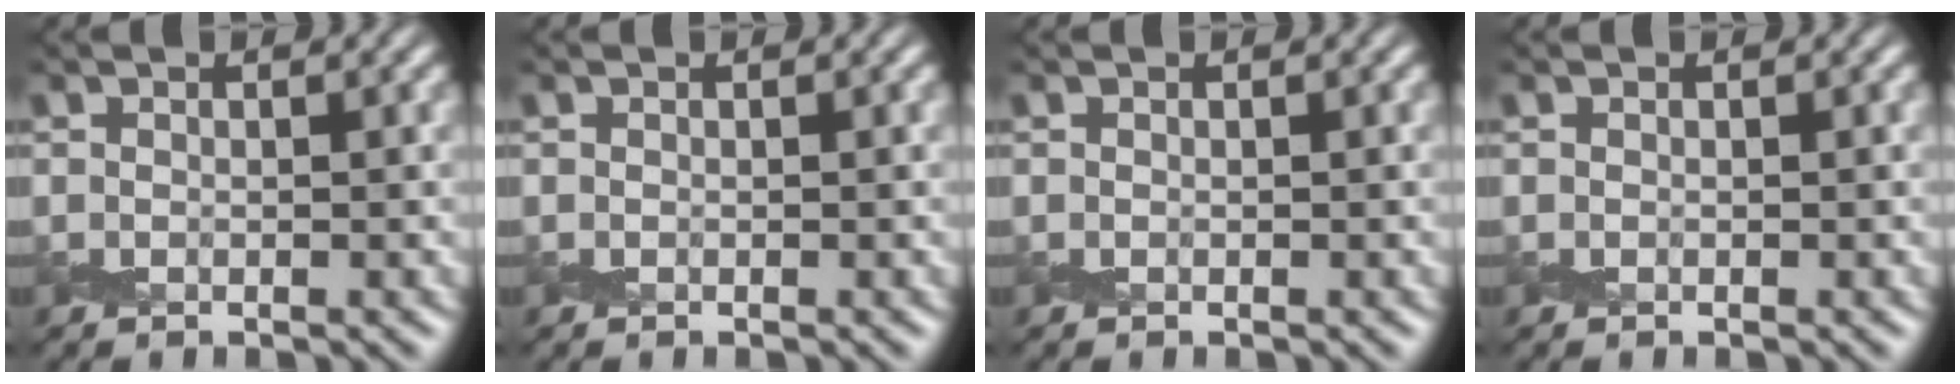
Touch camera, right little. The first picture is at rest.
{"total": 0.0}
{"total": 0.0}
{"total": 0.0}